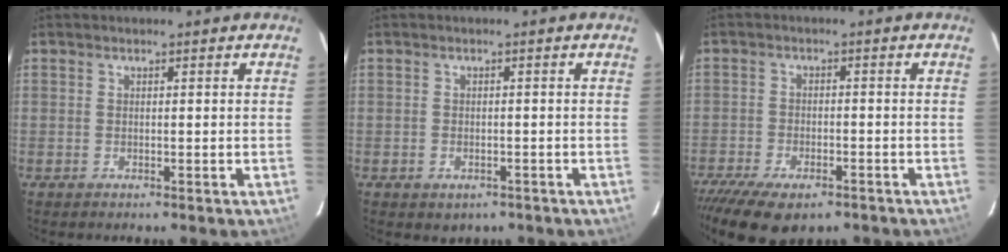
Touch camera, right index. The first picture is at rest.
{"total": 2.7, "force": [-1.3, 2.2, 1.0], "torque": [-0.024, -0.002, -0.008]}
{"total": 13.3, "force": [-9.7, 5.6, 7.1], "torque": [-0.165, -0.038, -0.155]}